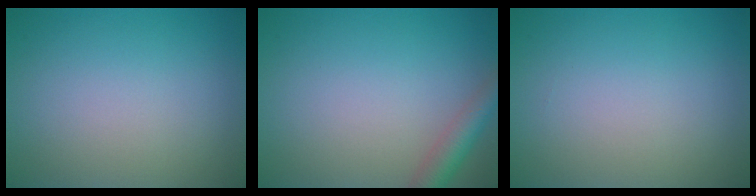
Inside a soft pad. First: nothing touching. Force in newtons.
{"total": 2.9, "press": 2.9, "slide": 0.2}
{"total": 0.0}